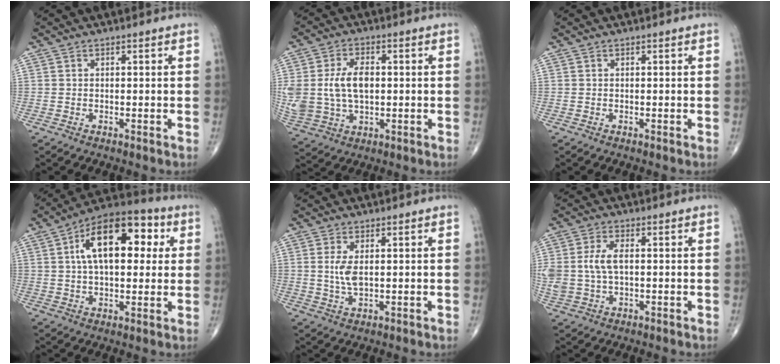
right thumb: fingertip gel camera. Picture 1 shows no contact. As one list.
[{"total": 12.5, "force": [0.8, 7.8, 9.7], "torque": [-0.200, 0.006, 0.026]}, {"total": 0.0}, {"total": 17.9, "force": [4.4, 9.3, 14.6], "torque": [-0.202, 0.021, 0.060]}, {"total": 4.1, "force": [0.6, 1.8, 3.6], "torque": [-0.078, -0.010, 0.016]}, {"total": 7.2, "force": [0.5, 4.1, 5.9], "torque": [-0.139, 0.009, 0.013]}]